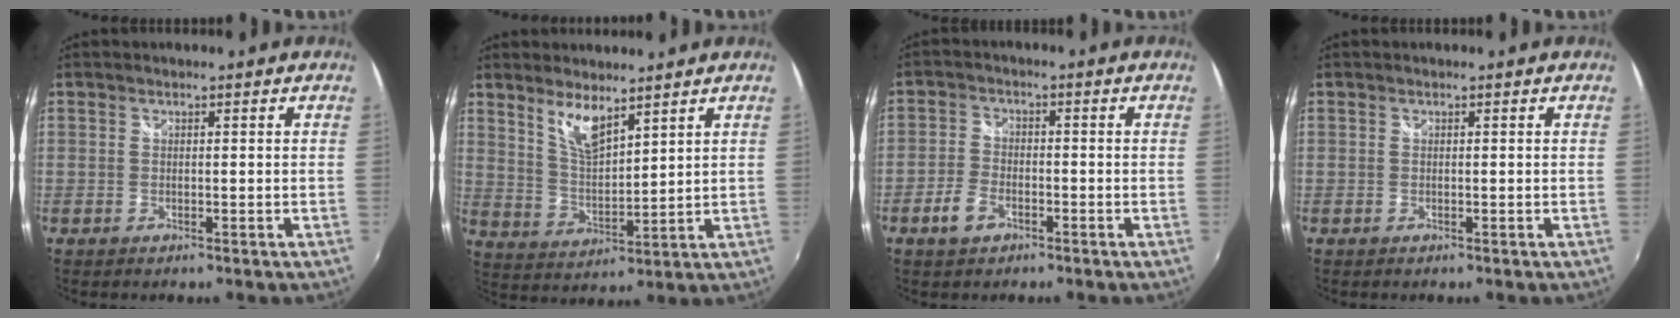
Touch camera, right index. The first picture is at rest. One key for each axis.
{"total": 7.2, "fx": 5.1, "fy": 2.0, "fz": 4.6, "tx": -0.086, "ty": -0.006, "tz": 0.104}
{"total": 4.8, "fx": -2.7, "fy": 2.9, "fz": 2.7, "tx": -0.067, "ty": 0.003, "tz": -0.050}
{"total": 0.0}